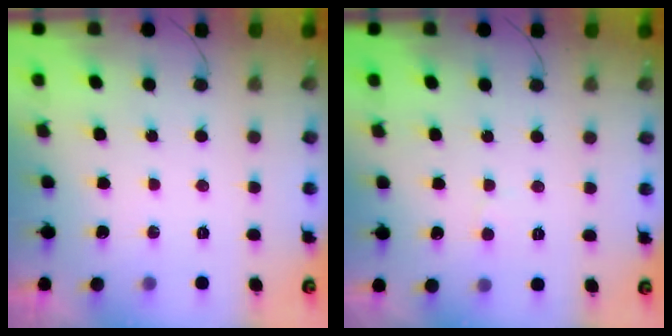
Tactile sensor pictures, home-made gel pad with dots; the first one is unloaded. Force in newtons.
{"total": 3.5, "press": 3.5, "slide": 0.4}